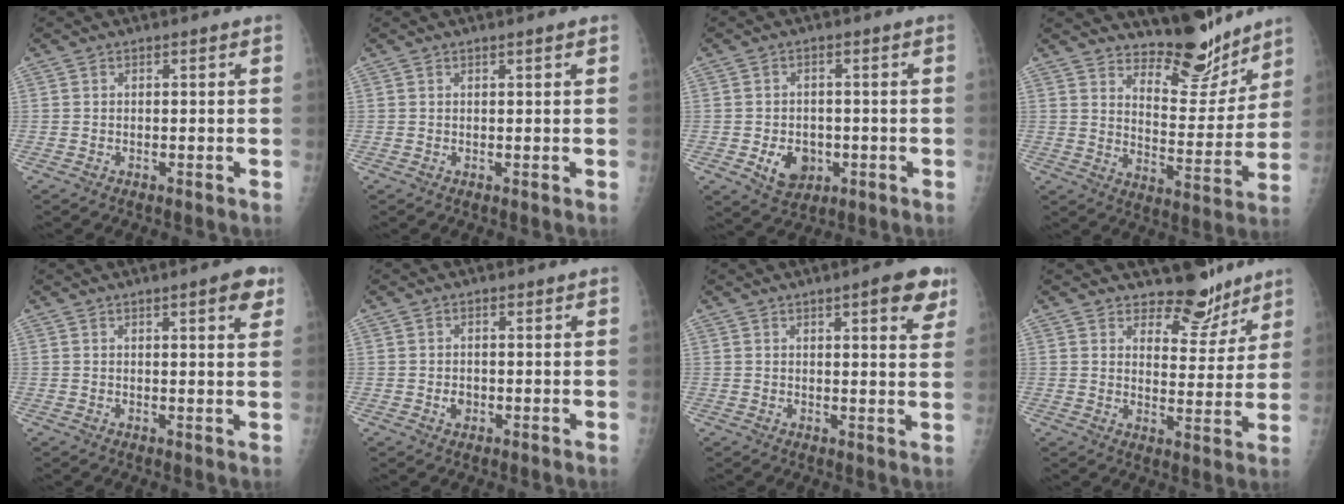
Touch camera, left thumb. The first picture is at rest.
{"total": 0.9, "force": [0.7, 0.0, 0.6], "torque": [-0.008, 0.000, 0.010]}
{"total": 6.4, "force": [-1.6, 5.1, 3.6], "torque": [-0.034, 0.002, -0.015]}
{"total": 12.2, "force": [11.0, 3.8, 3.7], "torque": [-0.020, -0.096, 0.178]}
{"total": 5.3, "force": [3.0, 1.2, 4.2], "torque": [-0.045, -0.011, 0.035]}
{"total": 1.6, "force": [-0.1, 1.4, 0.8], "torque": [-0.006, 0.001, 0.002]}
{"total": 7.9, "force": [4.4, 2.0, 6.2], "torque": [-0.059, -0.017, 0.052]}
{"total": 8.1, "force": [7.0, 3.6, 1.9], "torque": [0.006, -0.058, 0.107]}